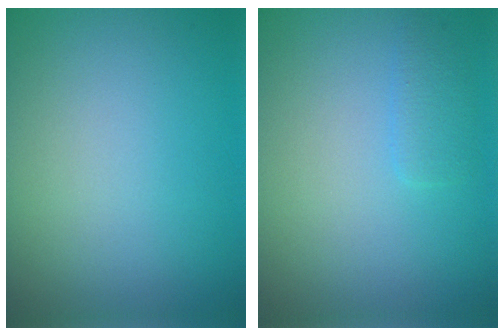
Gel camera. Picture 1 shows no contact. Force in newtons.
{"total": 1.3, "press": 1.3, "slide": 0.1}